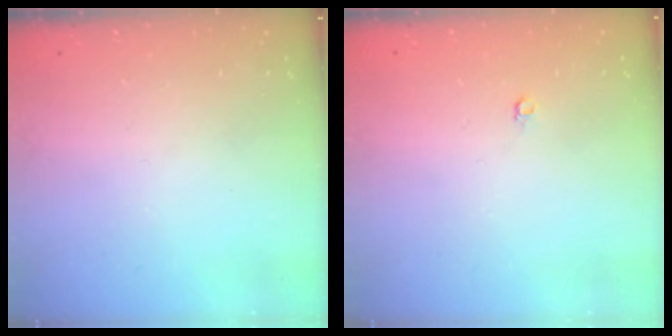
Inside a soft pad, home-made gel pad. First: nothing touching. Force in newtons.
{"total": 3.3, "press": 3.3, "slide": 0.3}